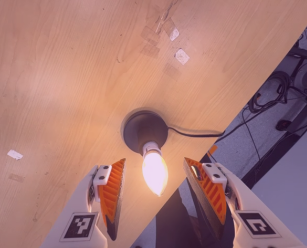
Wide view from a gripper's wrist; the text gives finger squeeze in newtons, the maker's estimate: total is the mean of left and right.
{"total": 0.0}